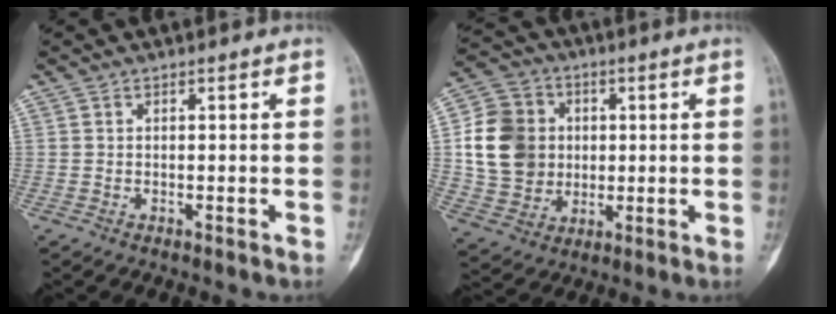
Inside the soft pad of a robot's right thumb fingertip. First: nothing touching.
{"total": 14.6, "force": [1.4, 12.5, 7.3], "torque": [-0.116, 0.009, 0.030]}